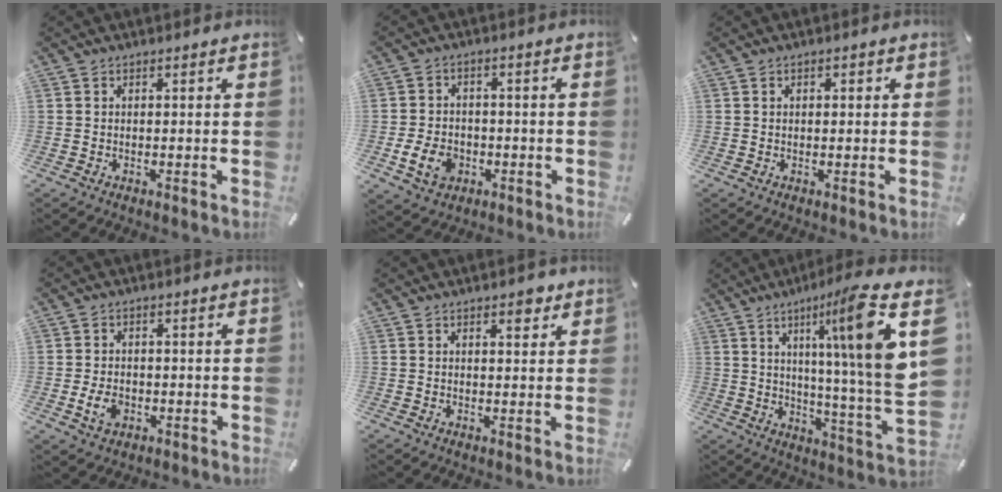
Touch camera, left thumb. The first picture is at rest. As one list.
[{"total": 7.4, "force": [-2.4, 5.8, 4.1], "torque": [-0.084, 0.006, -0.043]}, {"total": 1.3, "force": [0.2, 0.8, 0.9], "torque": [-0.018, 0.007, 0.001]}, {"total": 4.5, "force": [-1.2, 3.2, 3.0], "torque": [-0.071, 0.000, -0.024]}, {"total": 3.1, "force": [2.0, 1.6, 1.8], "torque": [-0.006, -0.009, 0.028]}, {"total": 21.1, "force": [8.9, 1.9, 19.0], "torque": [-0.270, -0.073, 0.118]}]